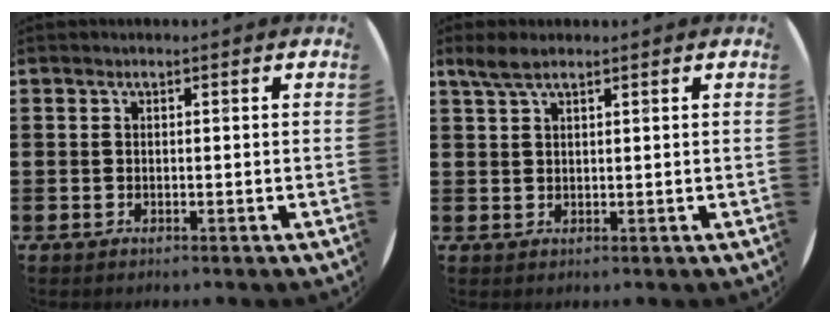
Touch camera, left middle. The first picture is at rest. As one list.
[{"total": 2.6, "force": [2.0, 0.6, 1.6], "torque": [-0.035, 0.004, 0.036]}]